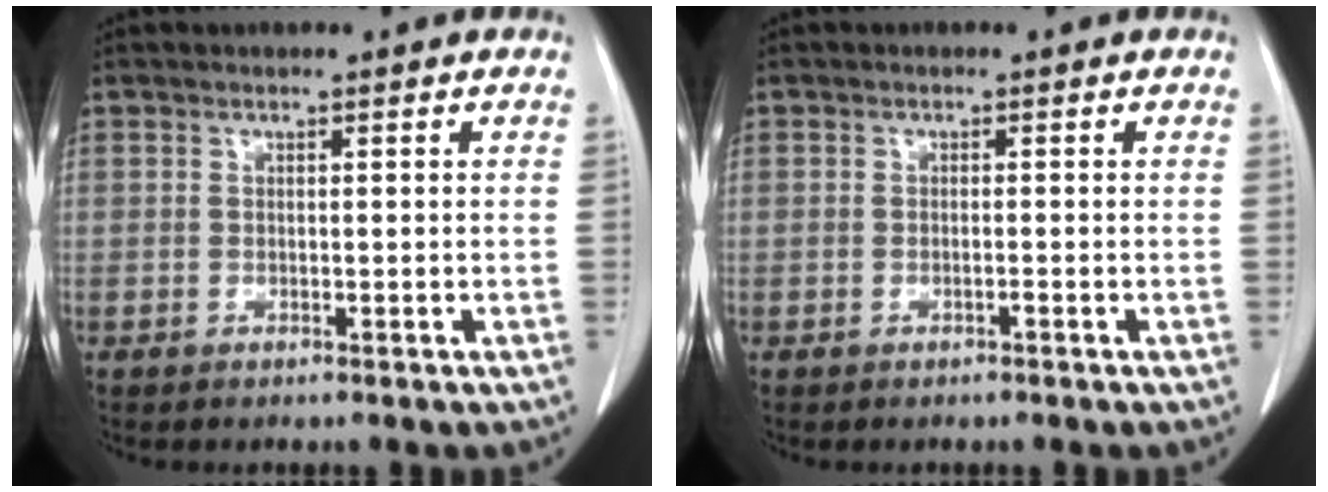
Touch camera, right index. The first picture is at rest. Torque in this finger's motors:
{"motor_torque": [0.11, 0.03, 0.00, 0.02]}